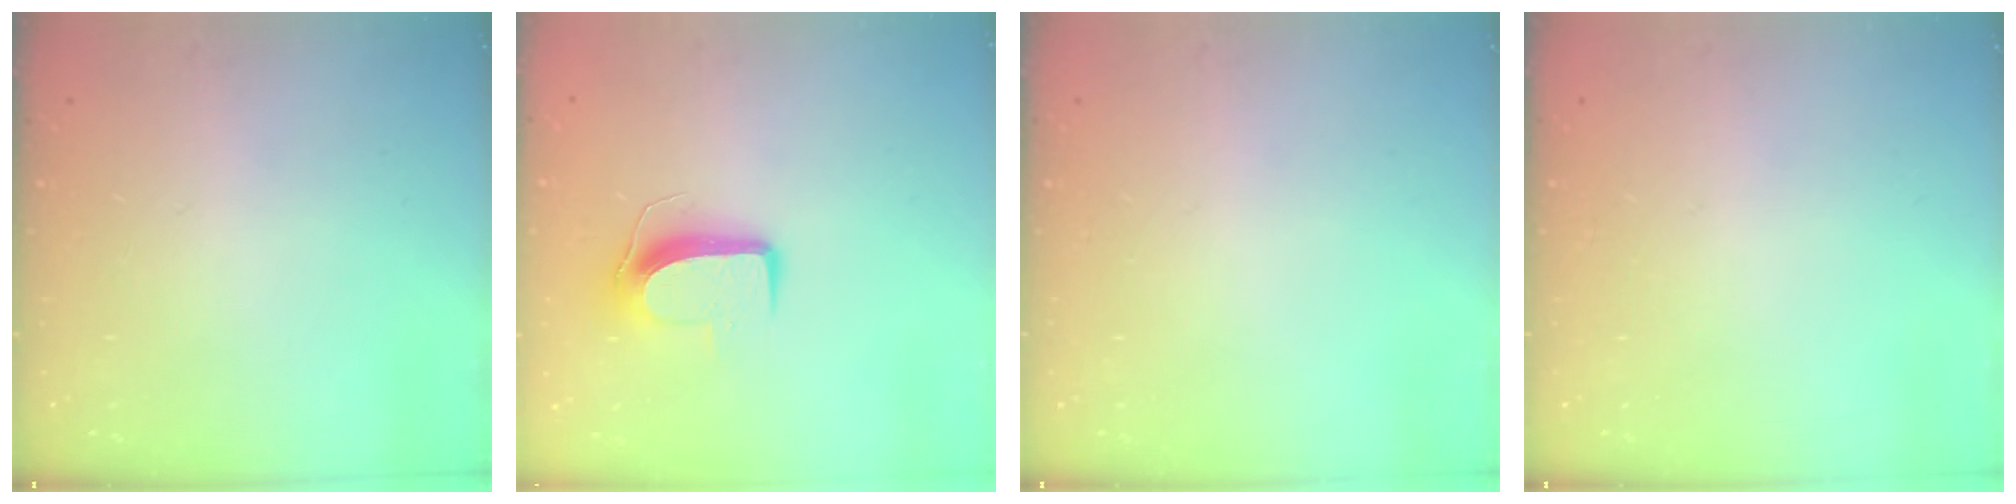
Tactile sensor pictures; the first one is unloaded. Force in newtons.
{"total": 9.6, "press": 9.6, "slide": 0.3}
{"total": 0.0}
{"total": 0.0}